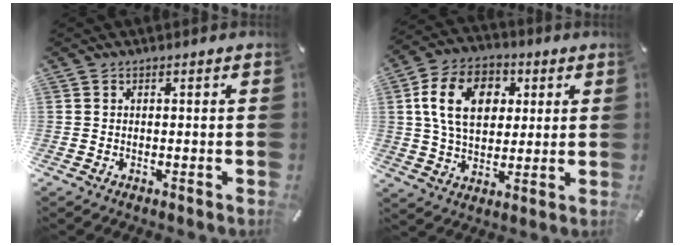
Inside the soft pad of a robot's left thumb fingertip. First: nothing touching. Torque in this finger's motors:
{"motor_torque": [0.29, 1.16, 1.58, -1.19, 0.55]}